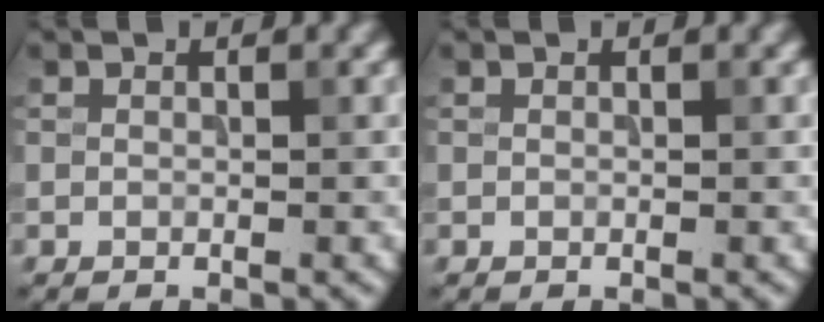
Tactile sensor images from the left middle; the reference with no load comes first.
{"total": 0.0}